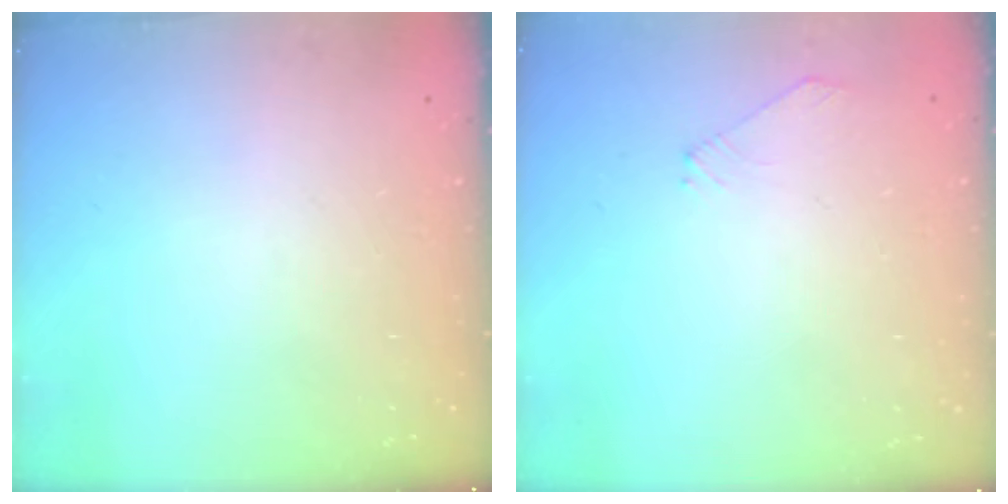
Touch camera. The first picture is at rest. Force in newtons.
{"total": 0.0}